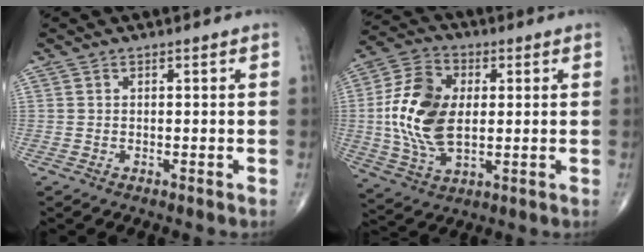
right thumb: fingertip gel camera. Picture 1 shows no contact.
{"total": 15.4, "force": [0.8, 9.3, 12.3], "torque": [-0.233, 0.003, 0.015]}